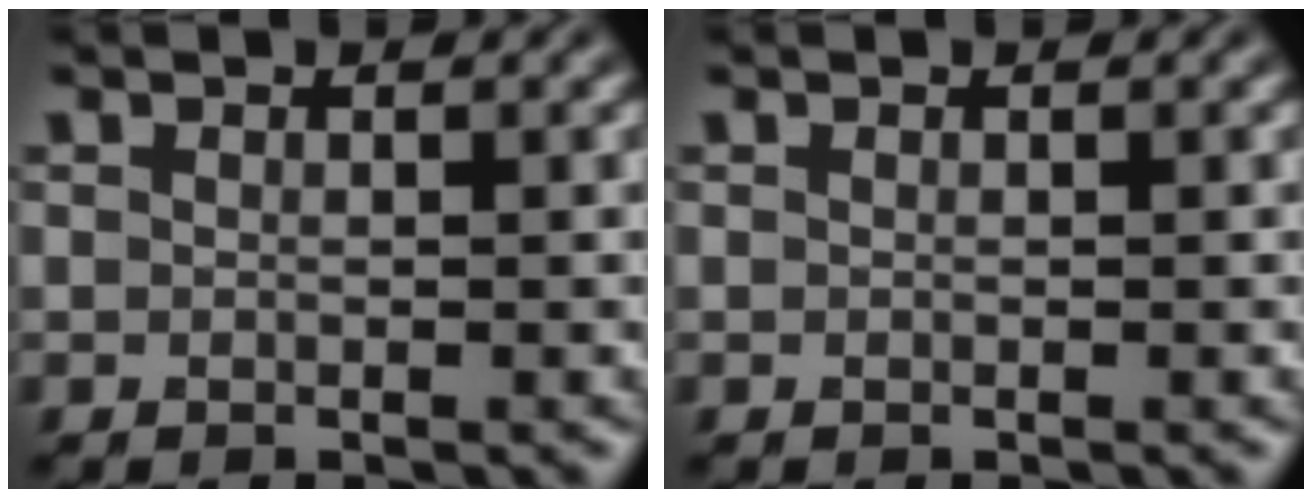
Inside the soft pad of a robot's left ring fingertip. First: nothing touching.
{"total": 0.0}